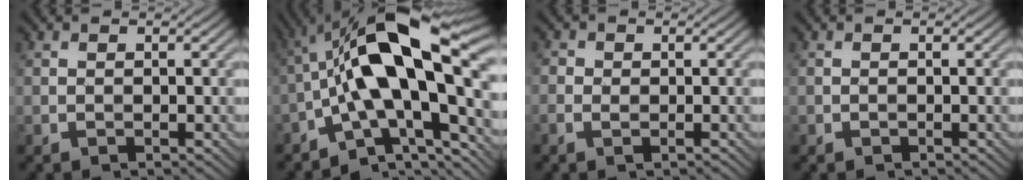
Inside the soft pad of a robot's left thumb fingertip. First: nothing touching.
{"total": 17.1, "force": [-1.7, 6.4, 15.8], "torque": [-0.255, 0.039, -0.039]}
{"total": 1.9, "force": [-0.3, 1.5, 1.1], "torque": [-0.028, 0.002, -0.006]}
{"total": 0.0}